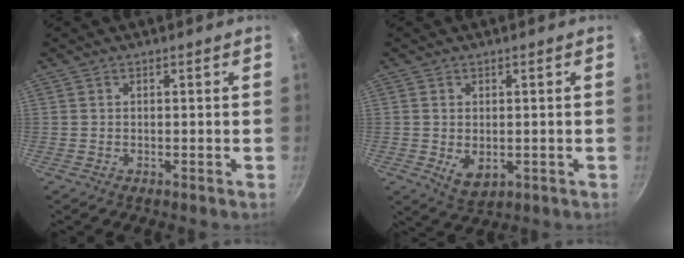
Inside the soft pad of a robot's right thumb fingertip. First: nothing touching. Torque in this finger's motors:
{"motor_torque": [-0.45, -0.01, 0.14, 0.32, 0.00]}